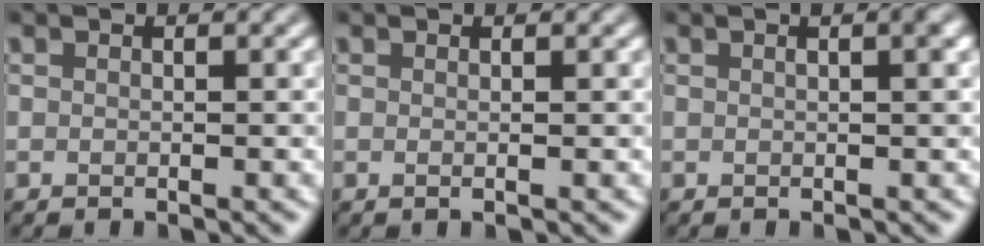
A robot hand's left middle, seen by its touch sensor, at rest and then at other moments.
{"total": 0.9, "force": [0.2, 0.3, 0.8], "torque": [-0.007, 0.001, -0.003]}
{"total": 1.9, "force": [0.5, 0.5, 1.8], "torque": [-0.017, 0.005, 0.004]}